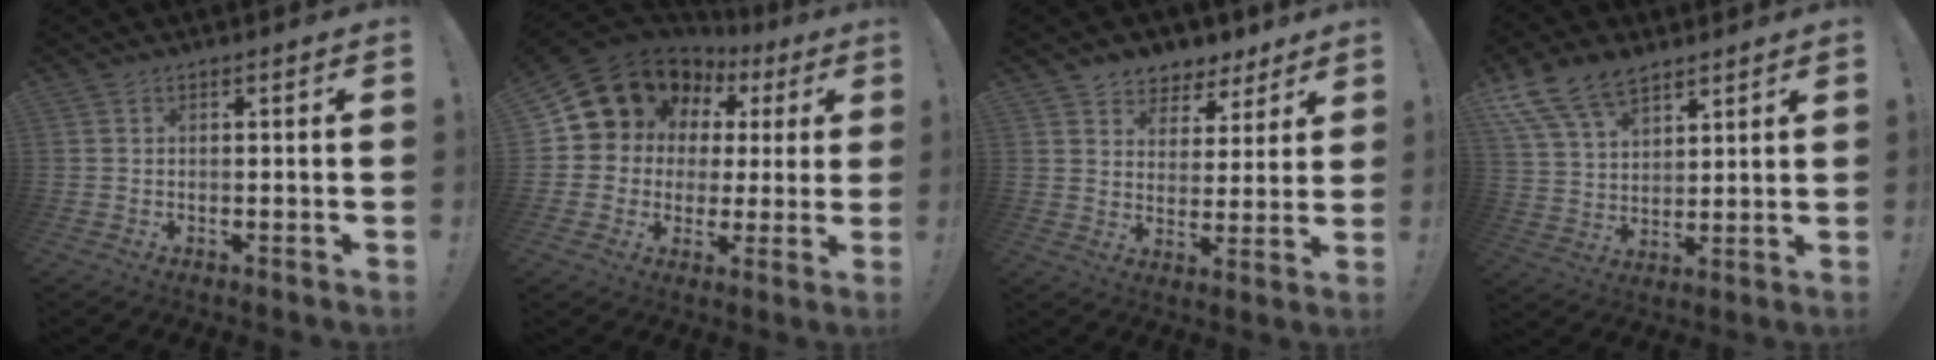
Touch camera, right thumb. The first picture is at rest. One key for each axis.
{"total": 12.8, "fx": 7.2, "fy": 9.9, "fz": 3.9, "tx": -0.064, "ty": -0.054, "tz": 0.150}
{"total": 6.3, "fx": 4.2, "fy": 4.7, "fz": 0.7, "tx": -0.005, "ty": -0.038, "tz": 0.083}
{"total": 13.6, "fx": 9.4, "fy": 7.6, "fz": 6.2, "tx": -0.121, "ty": -0.046, "tz": 0.182}